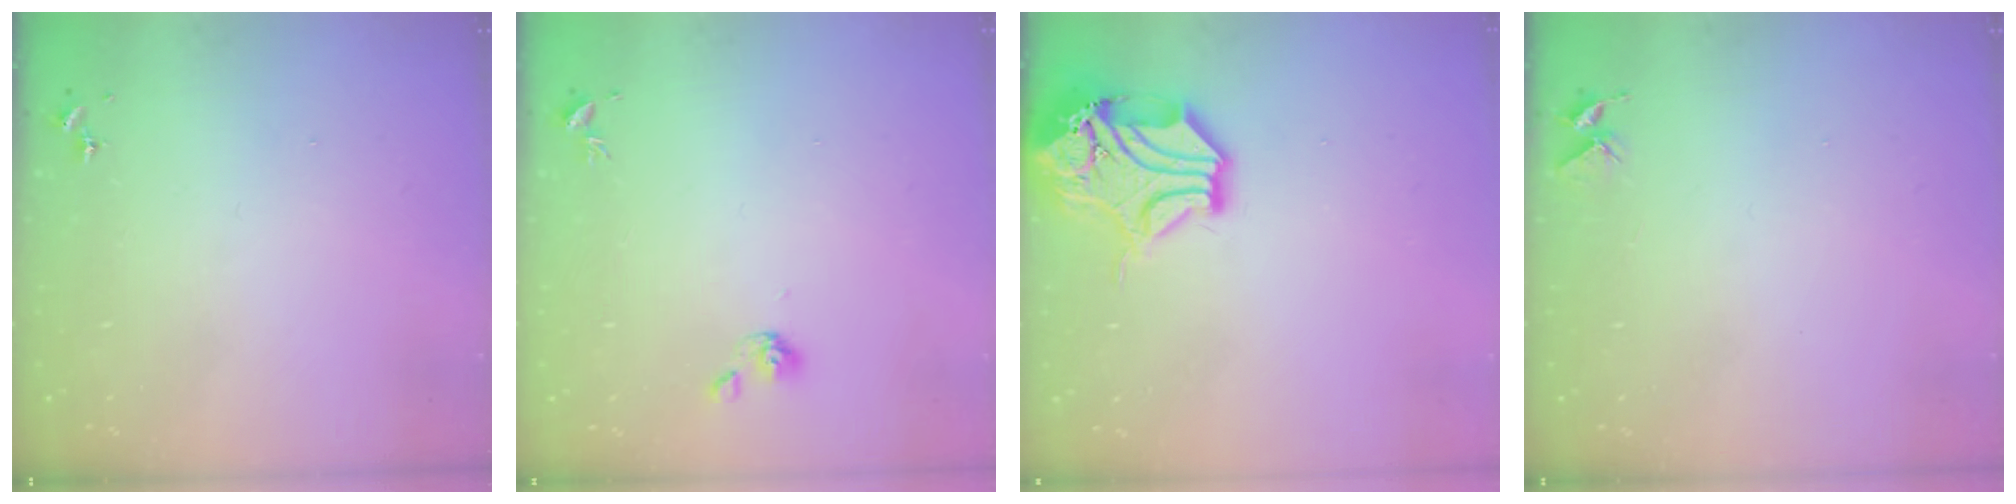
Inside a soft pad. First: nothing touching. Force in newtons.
{"total": 4.7, "press": 4.5, "slide": 1.3}
{"total": 15.9, "press": 15.7, "slide": 2.2}
{"total": 4.0, "press": 4.0, "slide": 0.3}